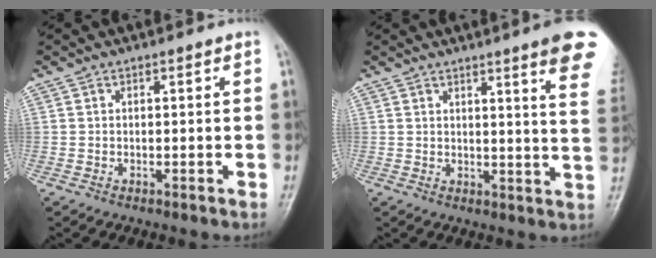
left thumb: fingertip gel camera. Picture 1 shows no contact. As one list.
[{"total": 11.9, "force": [7.7, 0.8, 9.1], "torque": [-0.093, -0.035, 0.077]}]